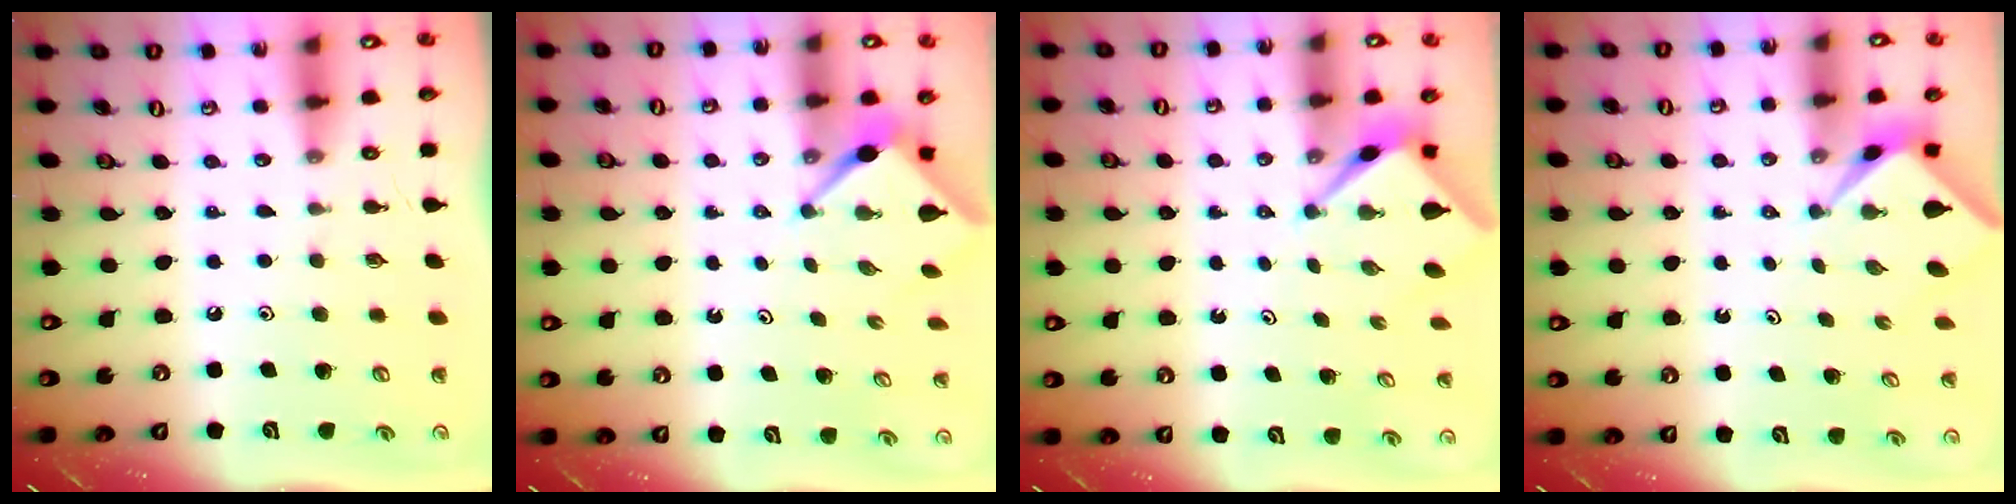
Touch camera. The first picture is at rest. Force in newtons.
{"total": 2.6, "press": 2.6, "slide": 0.0}
{"total": 2.6, "press": 2.6, "slide": 0.1}
{"total": 2.2, "press": 2.2, "slide": 0.2}